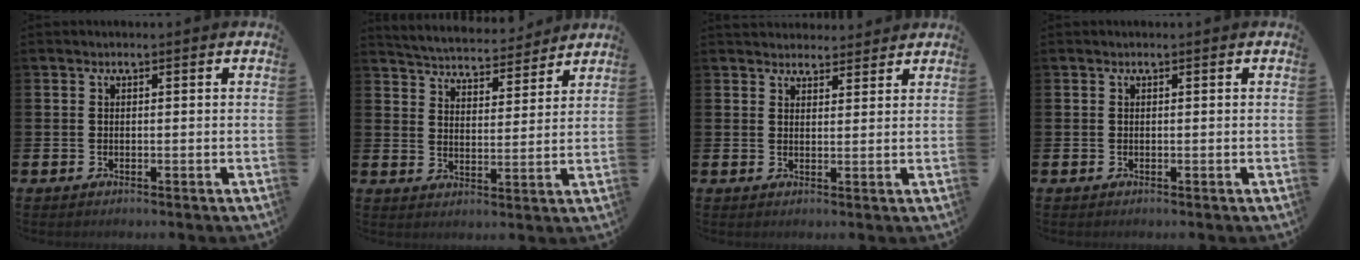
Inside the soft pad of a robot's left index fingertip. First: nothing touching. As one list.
[{"total": 5.1, "force": [5.0, 0.8, 0.2], "torque": [-0.022, -0.042, 0.085]}, {"total": 3.2, "force": [3.0, 0.9, -0.1], "torque": [-0.002, -0.012, 0.055]}, {"total": 0.0}]